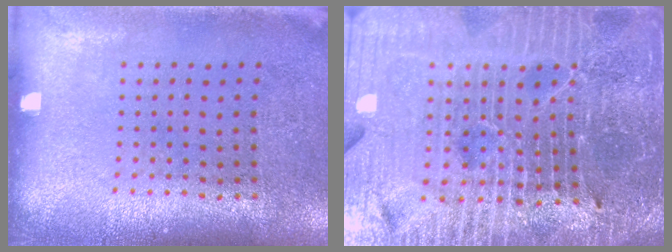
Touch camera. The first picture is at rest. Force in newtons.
{"total": 6.9, "press": 6.0, "slide": 3.3}